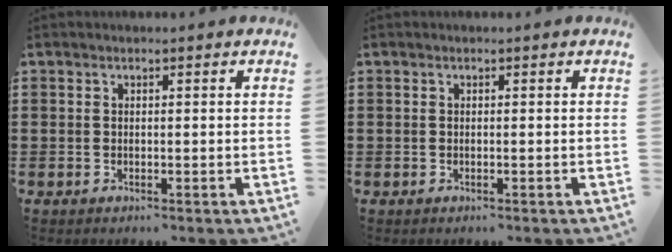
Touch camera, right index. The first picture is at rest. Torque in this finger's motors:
{"motor_torque": [0.52, 0.52, 0.00, 0.00]}